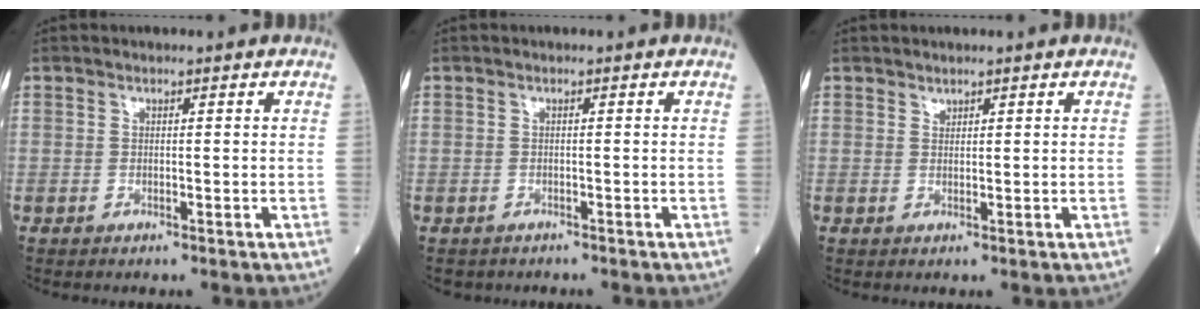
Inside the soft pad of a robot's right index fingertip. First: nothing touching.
{"total": 1.4, "force": [-1.1, 0.7, -0.2], "torque": [-0.005, 0.002, -0.019]}
{"total": 0.6, "force": [0.6, 0.2, 0.1], "torque": [-0.002, -0.003, 0.010]}